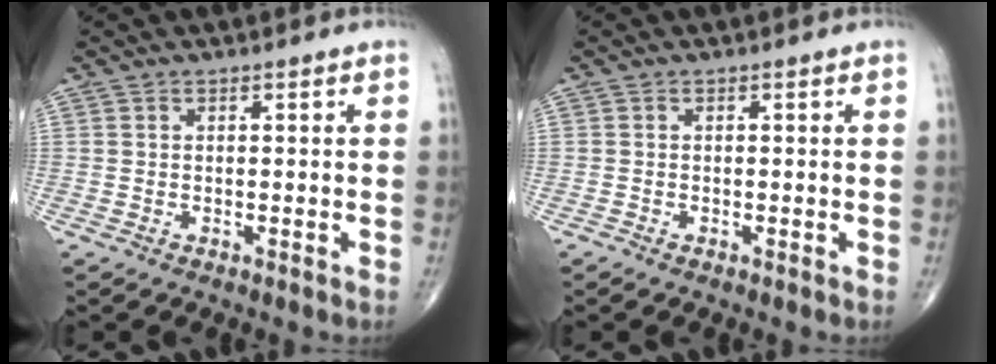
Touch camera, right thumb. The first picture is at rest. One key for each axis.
{"total": 0.0}